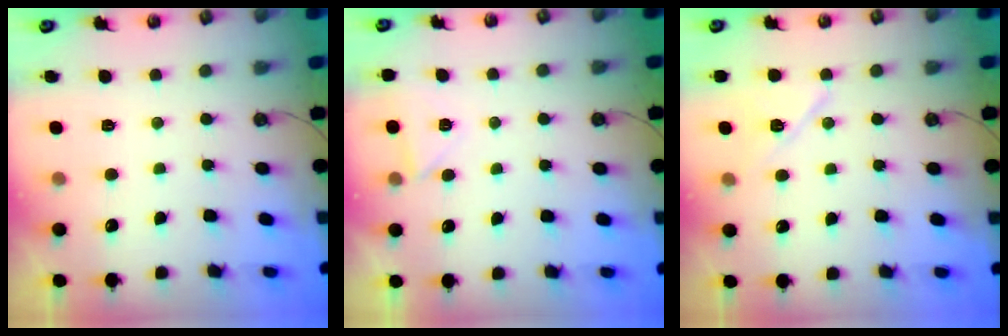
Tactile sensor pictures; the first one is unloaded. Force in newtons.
{"total": 3.5, "press": 3.5, "slide": 0.5}
{"total": 9.0, "press": 9.0, "slide": 0.6}